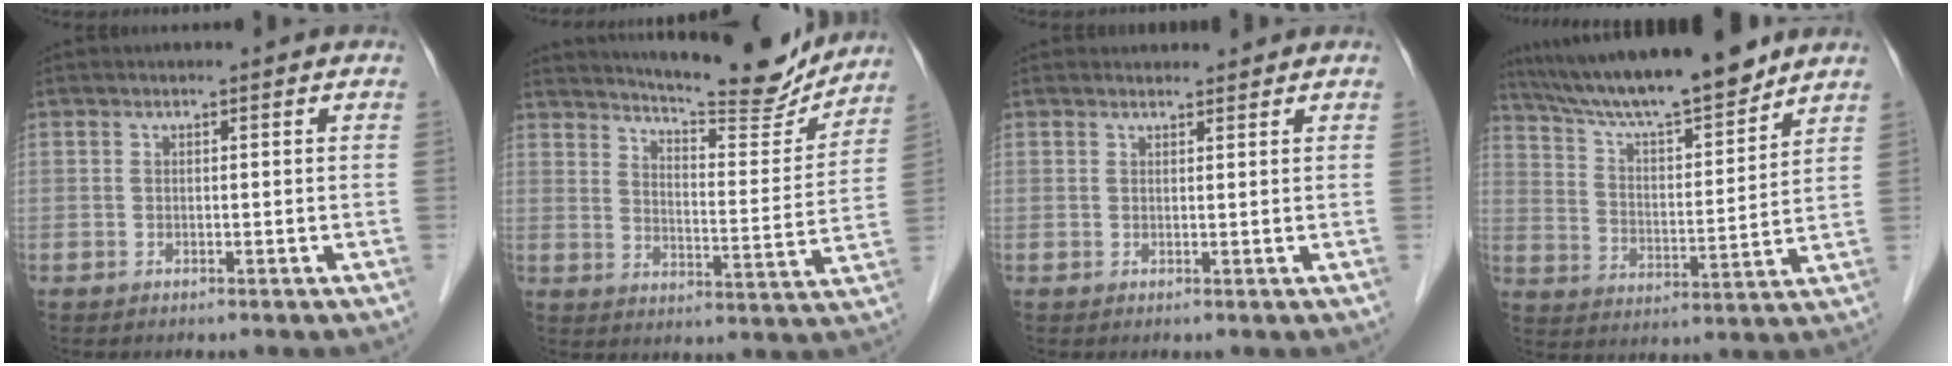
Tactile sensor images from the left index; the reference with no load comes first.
{"total": 17.1, "force": [15.9, 2.1, 5.8], "torque": [-0.090, -0.036, 0.212]}
{"total": 1.8, "force": [1.8, 0.4, 0.0], "torque": [-0.007, 0.011, 0.028]}
{"total": 16.6, "force": [14.5, 1.3, 7.9], "torque": [-0.135, 0.006, 0.244]}